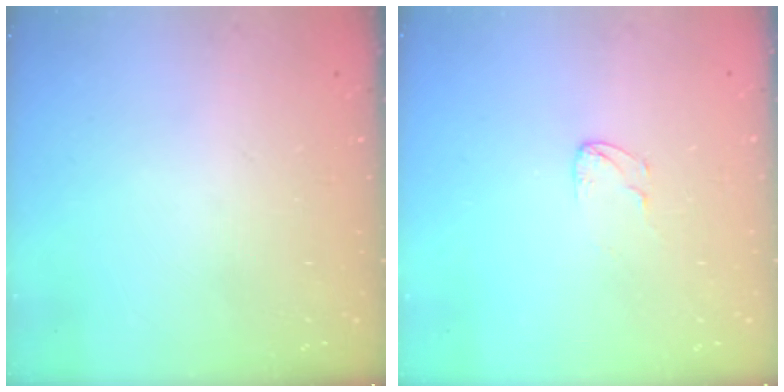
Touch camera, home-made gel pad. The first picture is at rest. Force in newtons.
{"total": 2.5, "press": 2.5, "slide": 0.2}